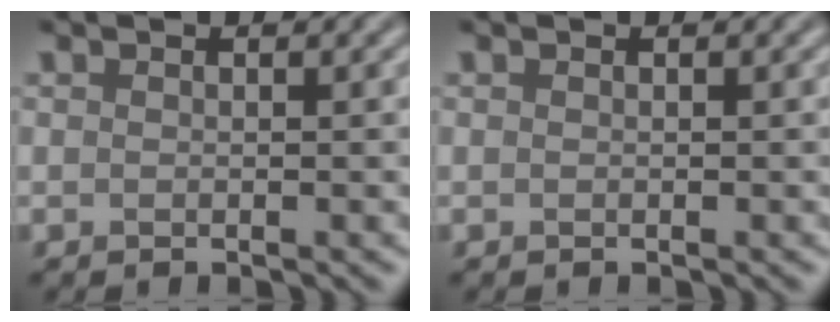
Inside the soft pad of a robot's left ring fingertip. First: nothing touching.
{"total": 0.0}